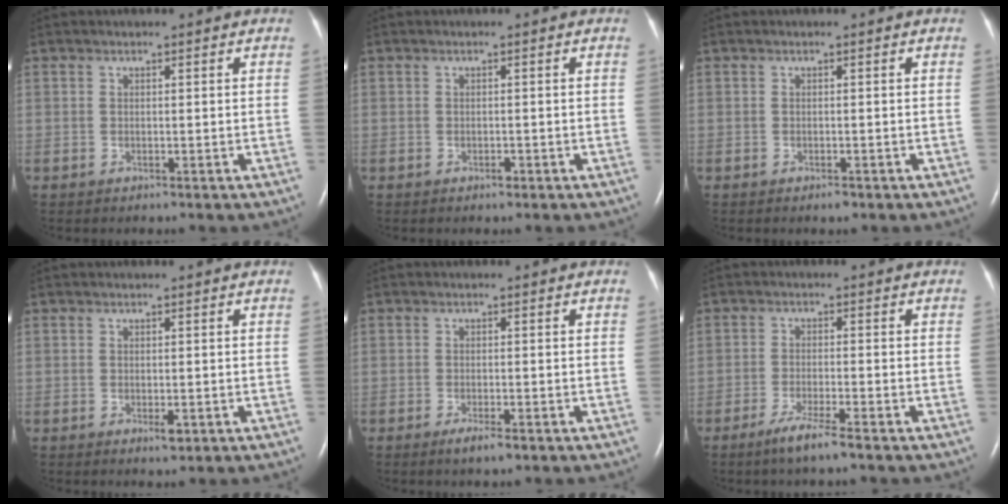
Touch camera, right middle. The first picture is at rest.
{"total": 0.7, "force": [-0.4, 0.3, 0.4], "torque": [-0.008, 0.000, -0.004]}
{"total": 0.8, "force": [-0.6, 0.3, 0.5], "torque": [-0.010, -0.001, -0.005]}
{"total": 1.4, "force": [-0.6, 0.5, 1.2], "torque": [-0.020, -0.003, -0.006]}
{"total": 2.5, "force": [-1.6, 0.4, 1.9], "torque": [-0.038, -0.004, -0.027]}
{"total": 4.5, "force": [-3.2, -0.3, 3.2], "torque": [-0.070, -0.012, -0.063]}